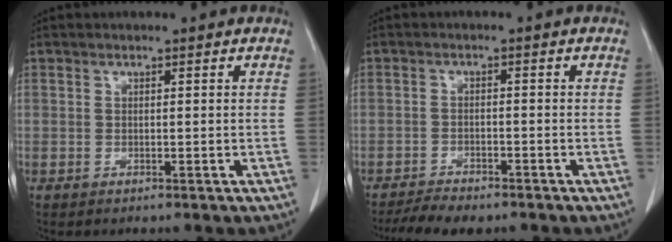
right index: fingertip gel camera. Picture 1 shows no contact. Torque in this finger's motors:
{"motor_torque": [0.45, -0.30, 0.20, 0.05]}